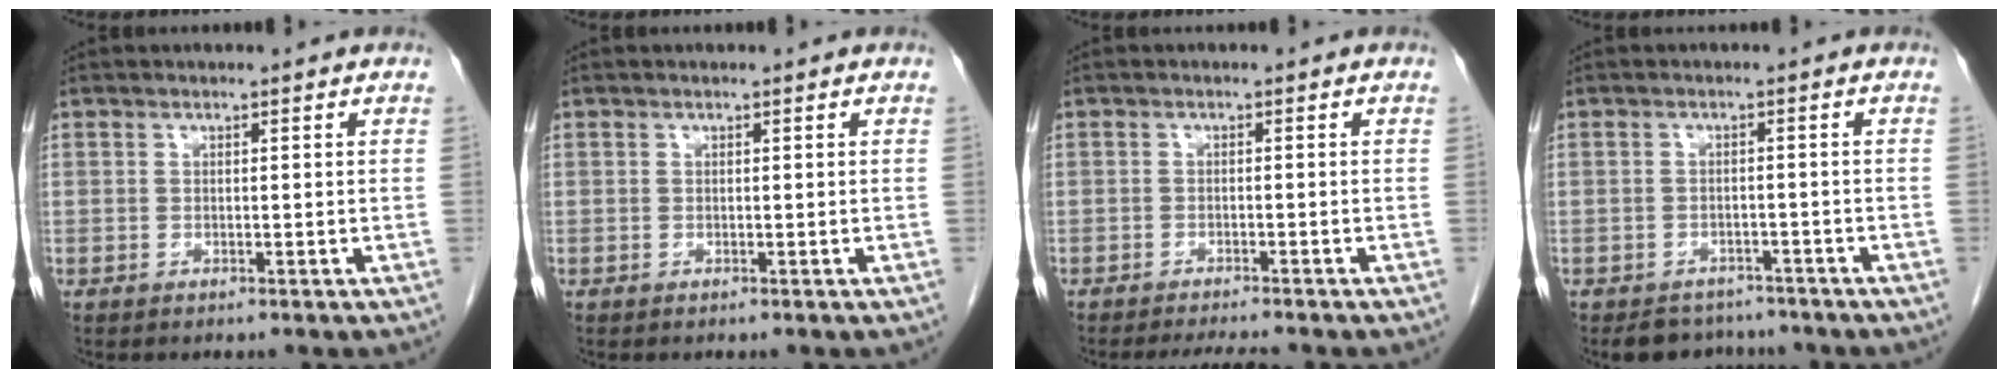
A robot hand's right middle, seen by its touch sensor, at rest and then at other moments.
{"total": 0.0}
{"total": 4.0, "force": [-3.6, 0.0, 1.6], "torque": [-0.024, -0.013, -0.054]}
{"total": 4.8, "force": [-4.2, 2.2, 0.0], "torque": [0.006, 0.006, -0.057]}